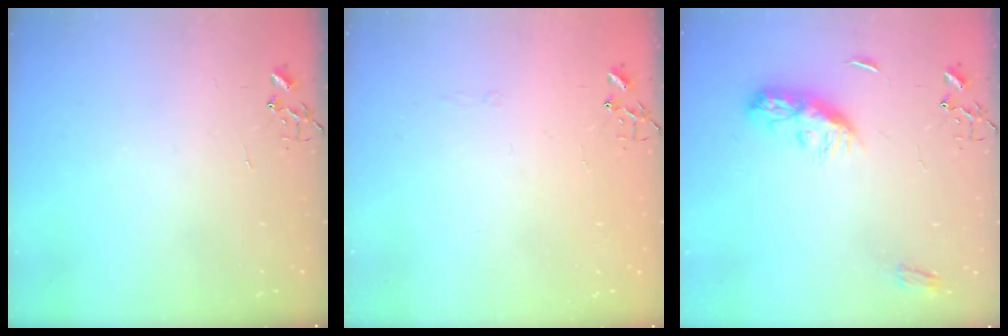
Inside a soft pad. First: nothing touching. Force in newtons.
{"total": 2.6, "press": 2.6, "slide": 0.5}
{"total": 9.9, "press": 9.9, "slide": 0.0}